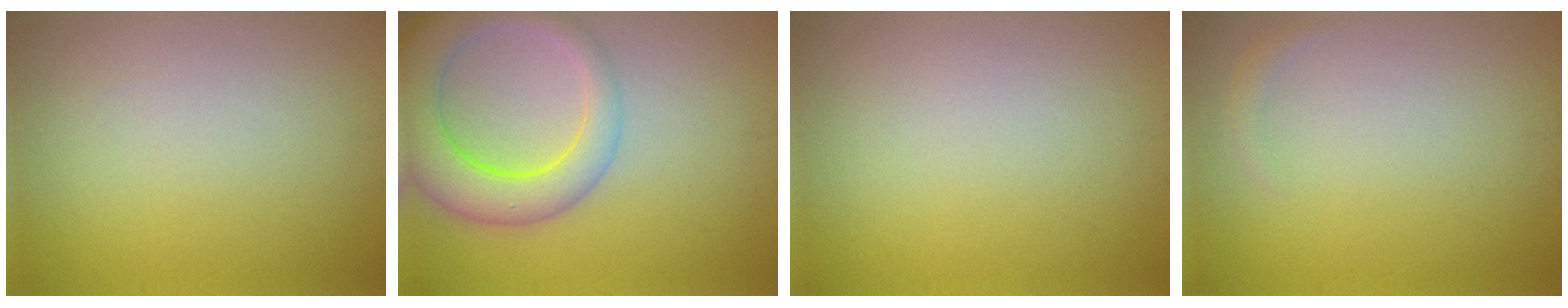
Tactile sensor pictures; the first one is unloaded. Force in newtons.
{"total": 7.3, "press": 7.2, "slide": 0.6}
{"total": 0.0}
{"total": 0.7, "press": 0.7, "slide": 0.1}